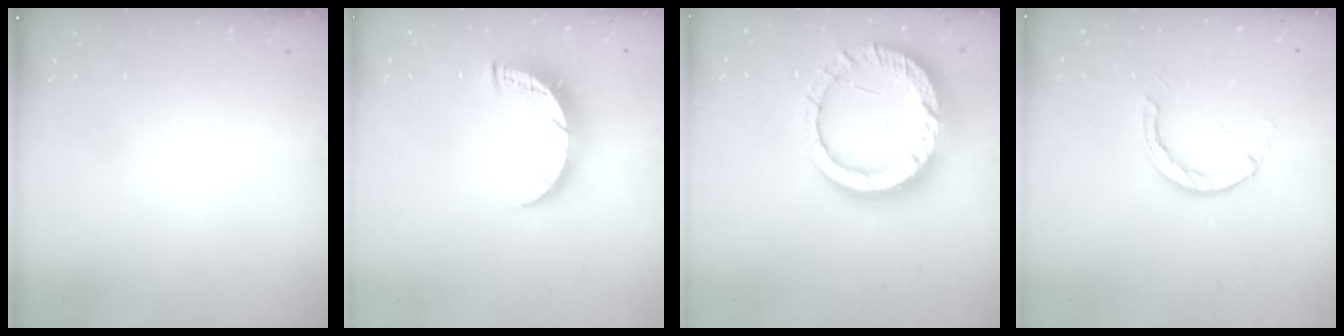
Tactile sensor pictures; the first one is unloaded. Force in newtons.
{"total": 8.6, "press": 8.6, "slide": 0.6}
{"total": 18.4, "press": 18.3, "slide": 1.7}
{"total": 2.9, "press": 2.9, "slide": 0.4}